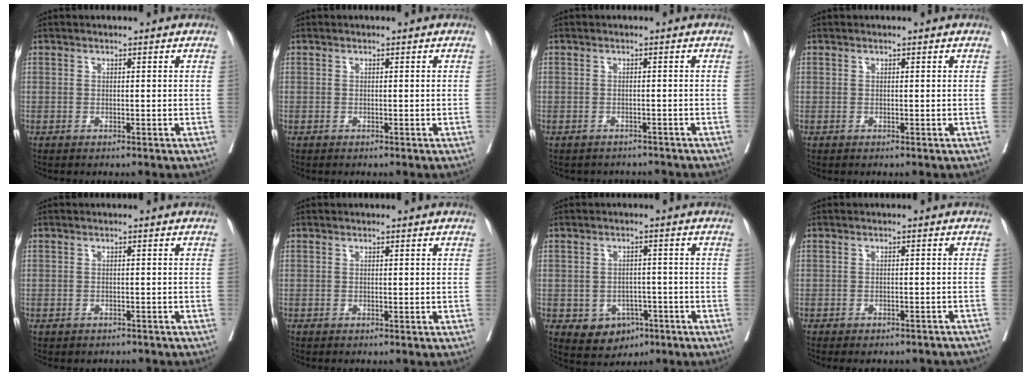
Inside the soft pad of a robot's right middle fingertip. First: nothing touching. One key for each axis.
{"total": 0.0}
{"total": 4.3, "fx": -3.9, "fy": 1.8, "fz": 0.3, "tx": -0.003, "ty": 0.008, "tz": -0.046}
{"total": 0.0}
{"total": 2.4, "fx": -2.0, "fy": 1.4, "fz": 0.1, "tx": -0.003, "ty": 0.004, "tz": -0.028}
{"total": 0.0}
{"total": 5.9, "fx": -2.7, "fy": 4.6, "fz": 2.5, "tx": -0.033, "ty": 0.004, "tz": -0.028}
{"total": 10.1, "fx": -9.0, "fy": 3.4, "fz": 3.2, "tx": -0.044, "ty": 0.003, "tz": -0.092}